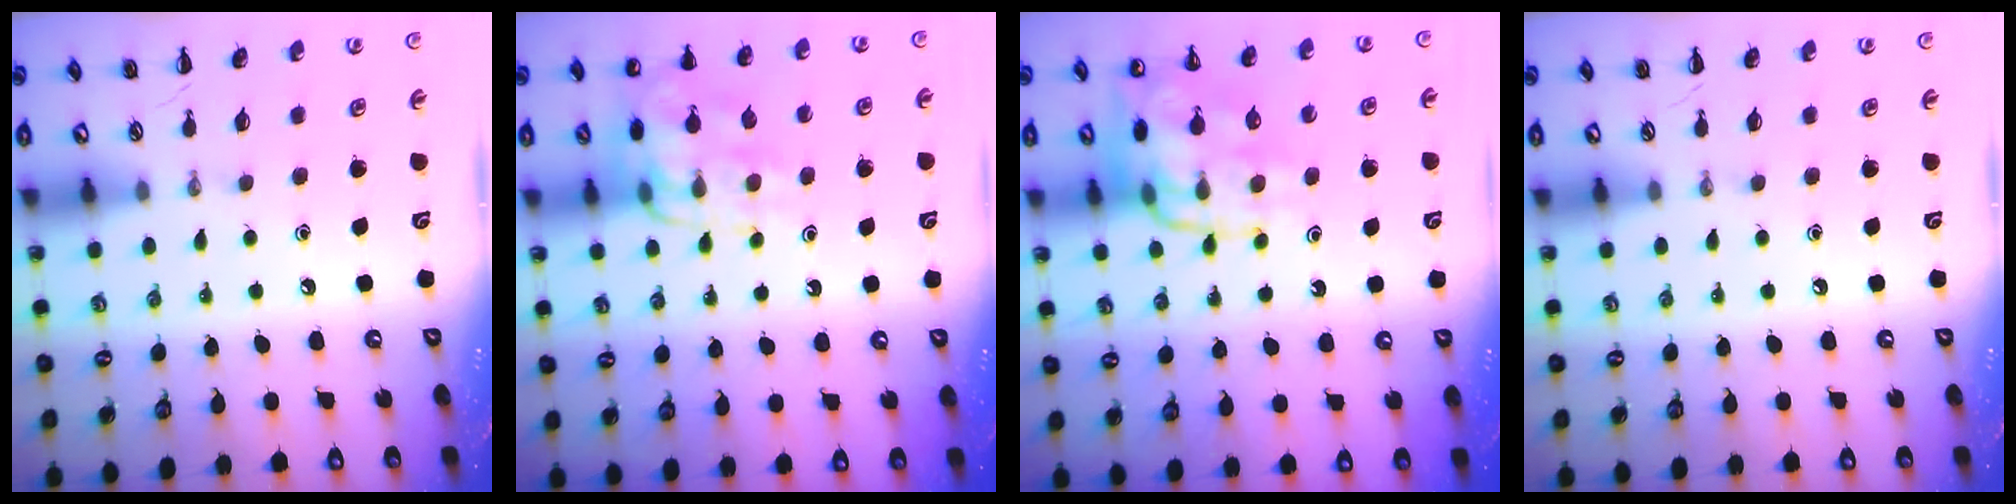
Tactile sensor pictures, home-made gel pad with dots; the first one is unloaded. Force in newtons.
{"total": 13.5, "press": 13.4, "slide": 1.5}
{"total": 15.2, "press": 15.1, "slide": 1.8}
{"total": 0.0}